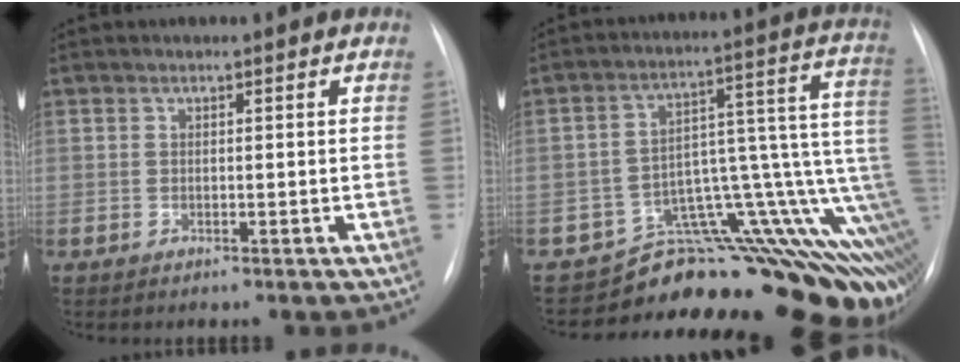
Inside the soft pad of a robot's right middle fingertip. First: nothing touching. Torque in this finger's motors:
{"motor_torque": [1.01, -1.13, 0.31, 0.03]}